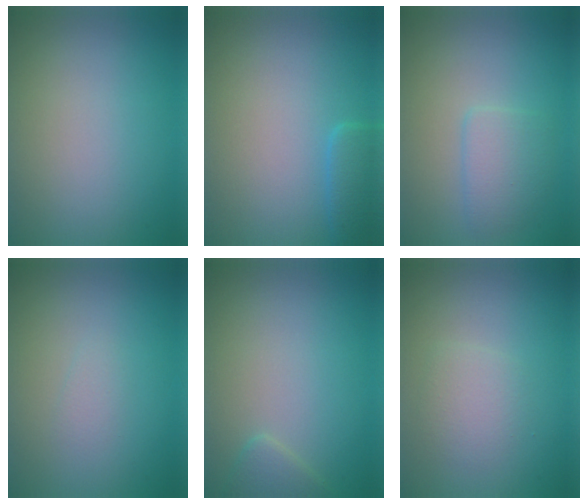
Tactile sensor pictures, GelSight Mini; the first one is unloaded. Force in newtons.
{"total": 2.0, "press": 2.0, "slide": 0.1}
{"total": 2.4, "press": 2.3, "slide": 0.2}
{"total": 0.8, "press": 0.8, "slide": 0.1}
{"total": 1.4, "press": 1.4, "slide": 0.1}
{"total": 1.9, "press": 1.9, "slide": 0.1}